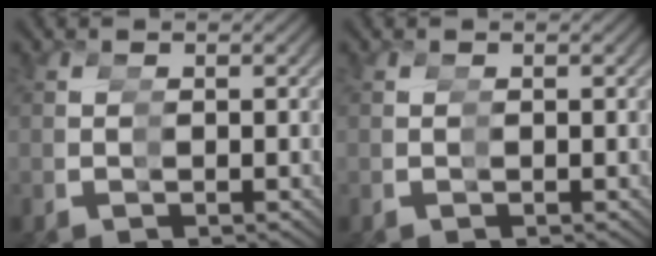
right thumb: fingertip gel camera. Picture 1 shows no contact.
{"total": 0.0}